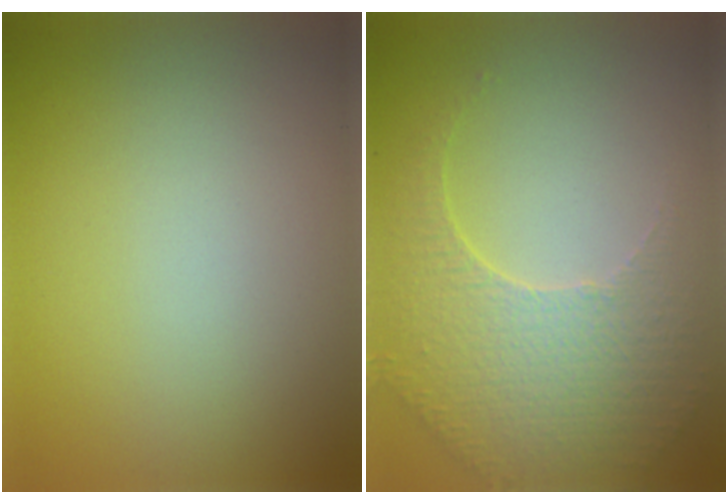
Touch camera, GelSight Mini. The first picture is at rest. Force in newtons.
{"total": 5.1, "press": 3.7, "slide": 3.6}